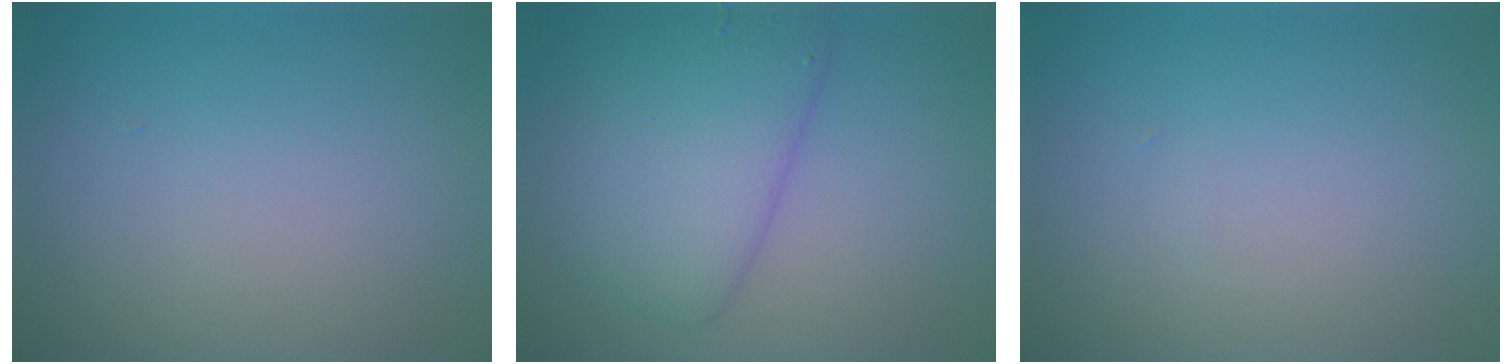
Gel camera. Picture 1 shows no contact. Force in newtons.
{"total": 6.1, "press": 6.1, "slide": 0.1}
{"total": 0.0}